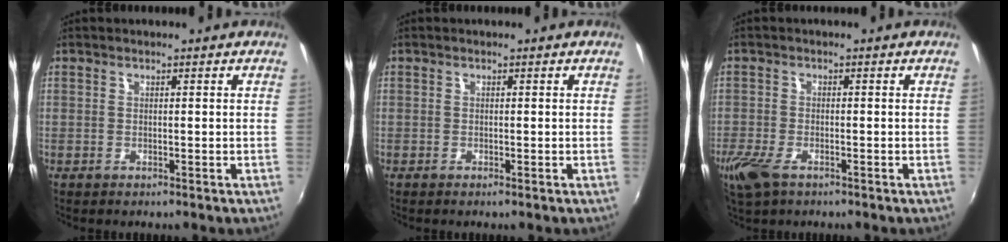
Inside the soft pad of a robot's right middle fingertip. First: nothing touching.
{"total": 0.0}
{"total": 5.7, "force": [-3.7, 2.5, 3.7], "torque": [-0.094, -0.018, -0.070]}